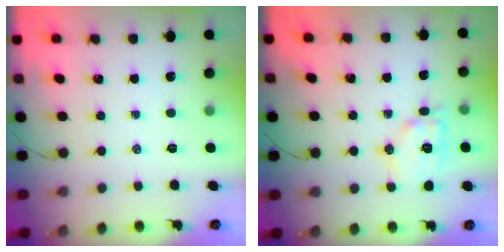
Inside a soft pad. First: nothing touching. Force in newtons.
{"total": 10.8, "press": 10.7, "slide": 0.5}